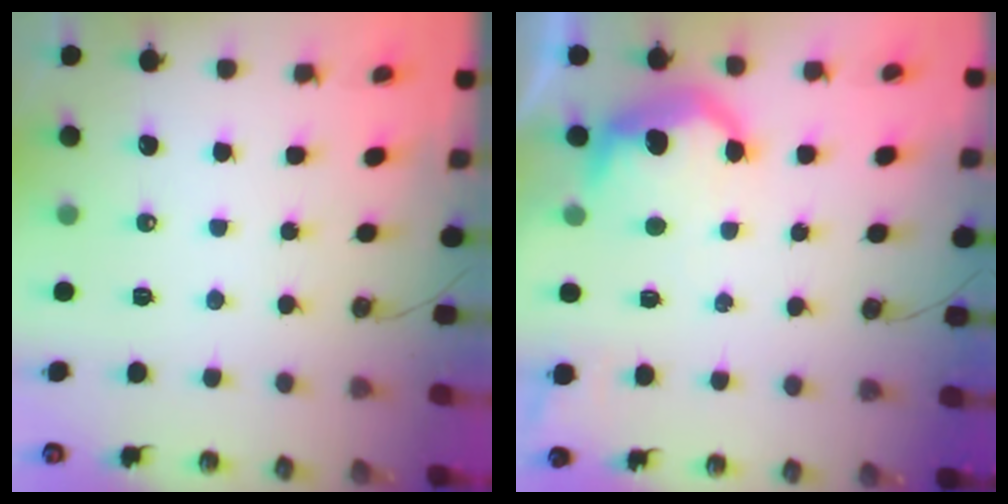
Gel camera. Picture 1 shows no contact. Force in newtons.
{"total": 9.9, "press": 9.8, "slide": 0.9}